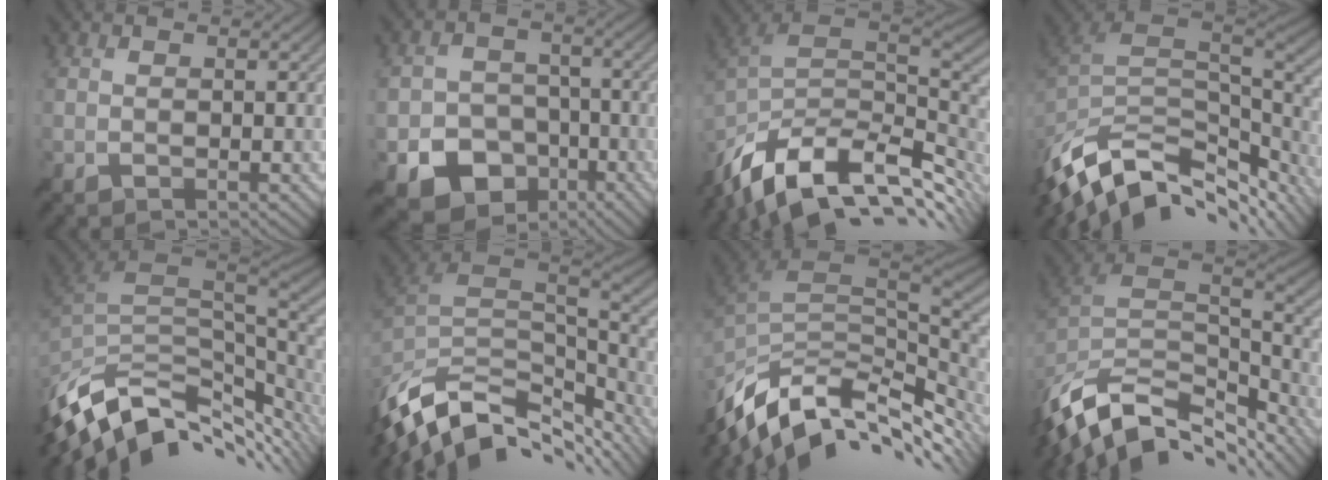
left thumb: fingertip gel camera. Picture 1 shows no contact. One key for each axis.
{"total": 10.3, "fx": -5.0, "fy": 8.2, "fz": 3.7, "tx": -0.075, "ty": -0.030, "tz": -0.096}
{"total": 15.3, "fx": -6.9, "fy": 7.5, "fz": 11.4, "tx": -0.256, "ty": -0.011, "tz": -0.127}
{"total": 13.5, "fx": -7.7, "fy": 6.5, "fz": 9.0, "tx": -0.215, "ty": -0.016, "tz": -0.127}
{"total": 12.7, "fx": -4.8, "fy": 6.7, "fz": 9.6, "tx": -0.210, "ty": -0.014, "tz": -0.080}
{"total": 13.3, "fx": -7.3, "fy": 6.5, "fz": 8.9, "tx": -0.217, "ty": -0.014, "tz": -0.121}
{"total": 14.4, "fx": -5.4, "fy": 7.2, "fz": 11.3, "tx": -0.247, "ty": -0.013, "tz": -0.092}
{"total": 14.5, "fx": -9.0, "fy": 6.6, "fz": 9.3, "tx": -0.237, "ty": -0.018, "tz": -0.150}